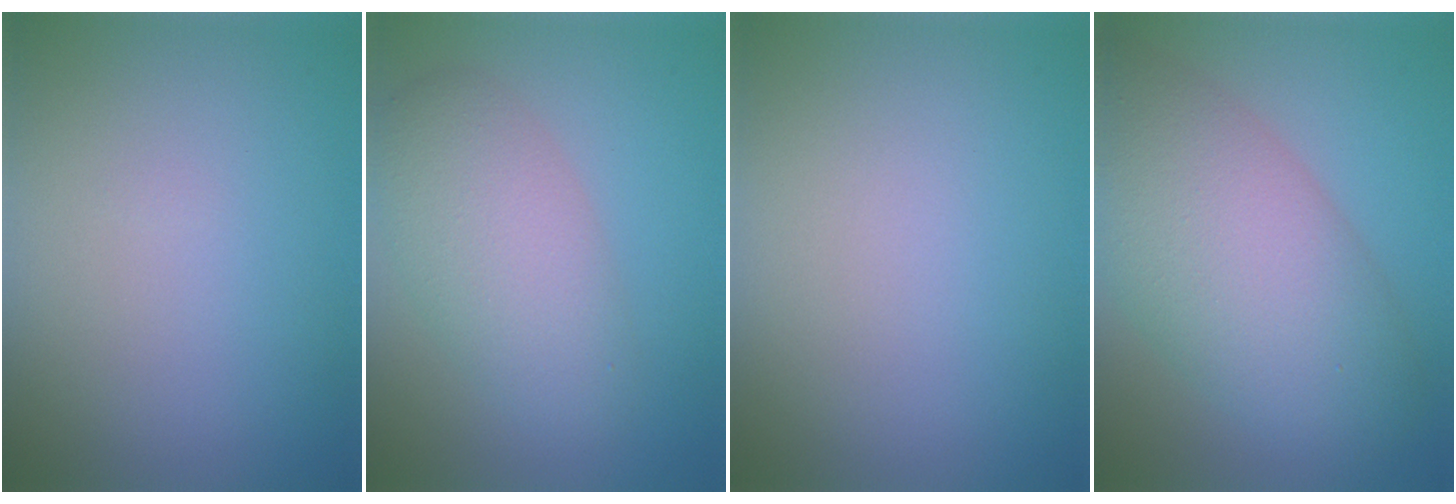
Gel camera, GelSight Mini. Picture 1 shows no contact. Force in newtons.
{"total": 5.4, "press": 5.4, "slide": 0.3}
{"total": 0.0}
{"total": 9.8, "press": 9.8, "slide": 0.4}